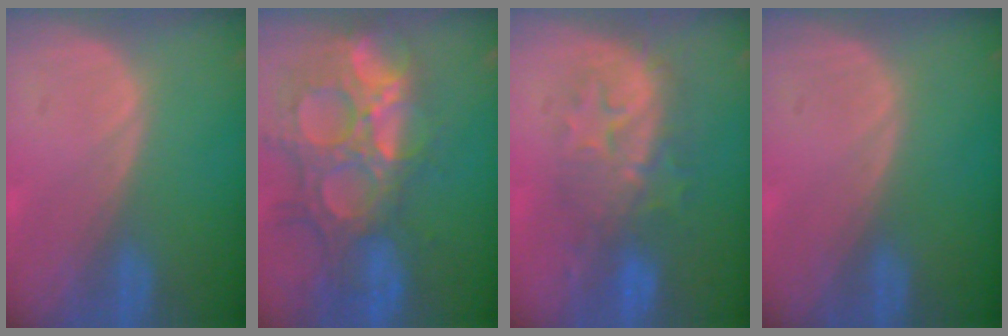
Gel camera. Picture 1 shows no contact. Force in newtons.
{"total": 14.8, "press": 12.3, "slide": 8.3}
{"total": 8.6, "press": 8.3, "slide": 2.1}
{"total": 0.0}